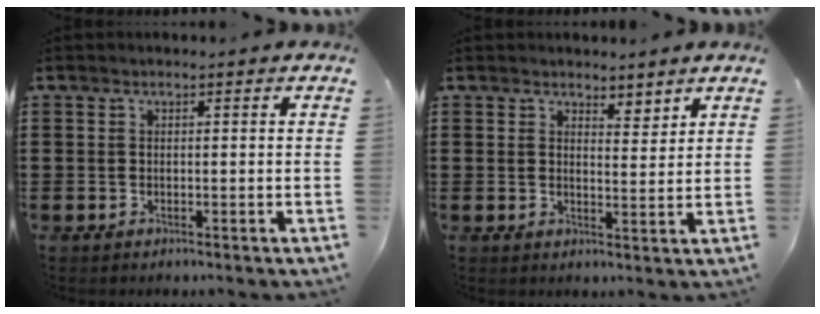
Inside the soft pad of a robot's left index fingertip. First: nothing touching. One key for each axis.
{"total": 3.0, "fx": 2.9, "fy": 0.9, "fz": 0.1, "tx": -0.005, "ty": -0.006, "tz": 0.052}